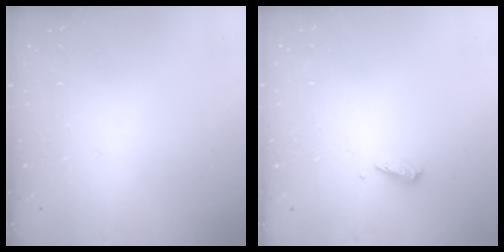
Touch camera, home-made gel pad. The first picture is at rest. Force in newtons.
{"total": 2.9, "press": 2.9, "slide": 0.4}